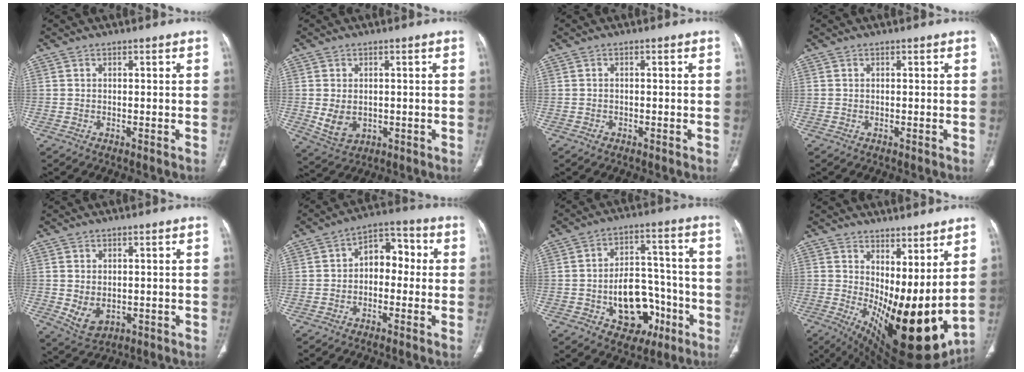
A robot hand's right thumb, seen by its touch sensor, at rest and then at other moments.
{"total": 5.9, "force": [-0.4, 4.4, 3.9], "torque": [-0.064, -0.006, 0.012]}
{"total": 0.9, "force": [-0.5, 0.6, 0.3], "torque": [-0.006, 0.004, -0.008]}
{"total": 0.0}
{"total": 5.1, "force": [-0.3, 3.6, 3.6], "torque": [-0.058, -0.011, 0.014]}
{"total": 7.8, "force": [-0.2, 5.4, 5.7], "torque": [-0.046, 0.034, -0.019]}
{"total": 14.6, "force": [-5.2, 9.8, 9.5], "torque": [-0.100, 0.051, -0.065]}
{"total": 20.6, "force": [3.4, 8.2, 18.6], "torque": [-0.283, -0.058, 0.074]}